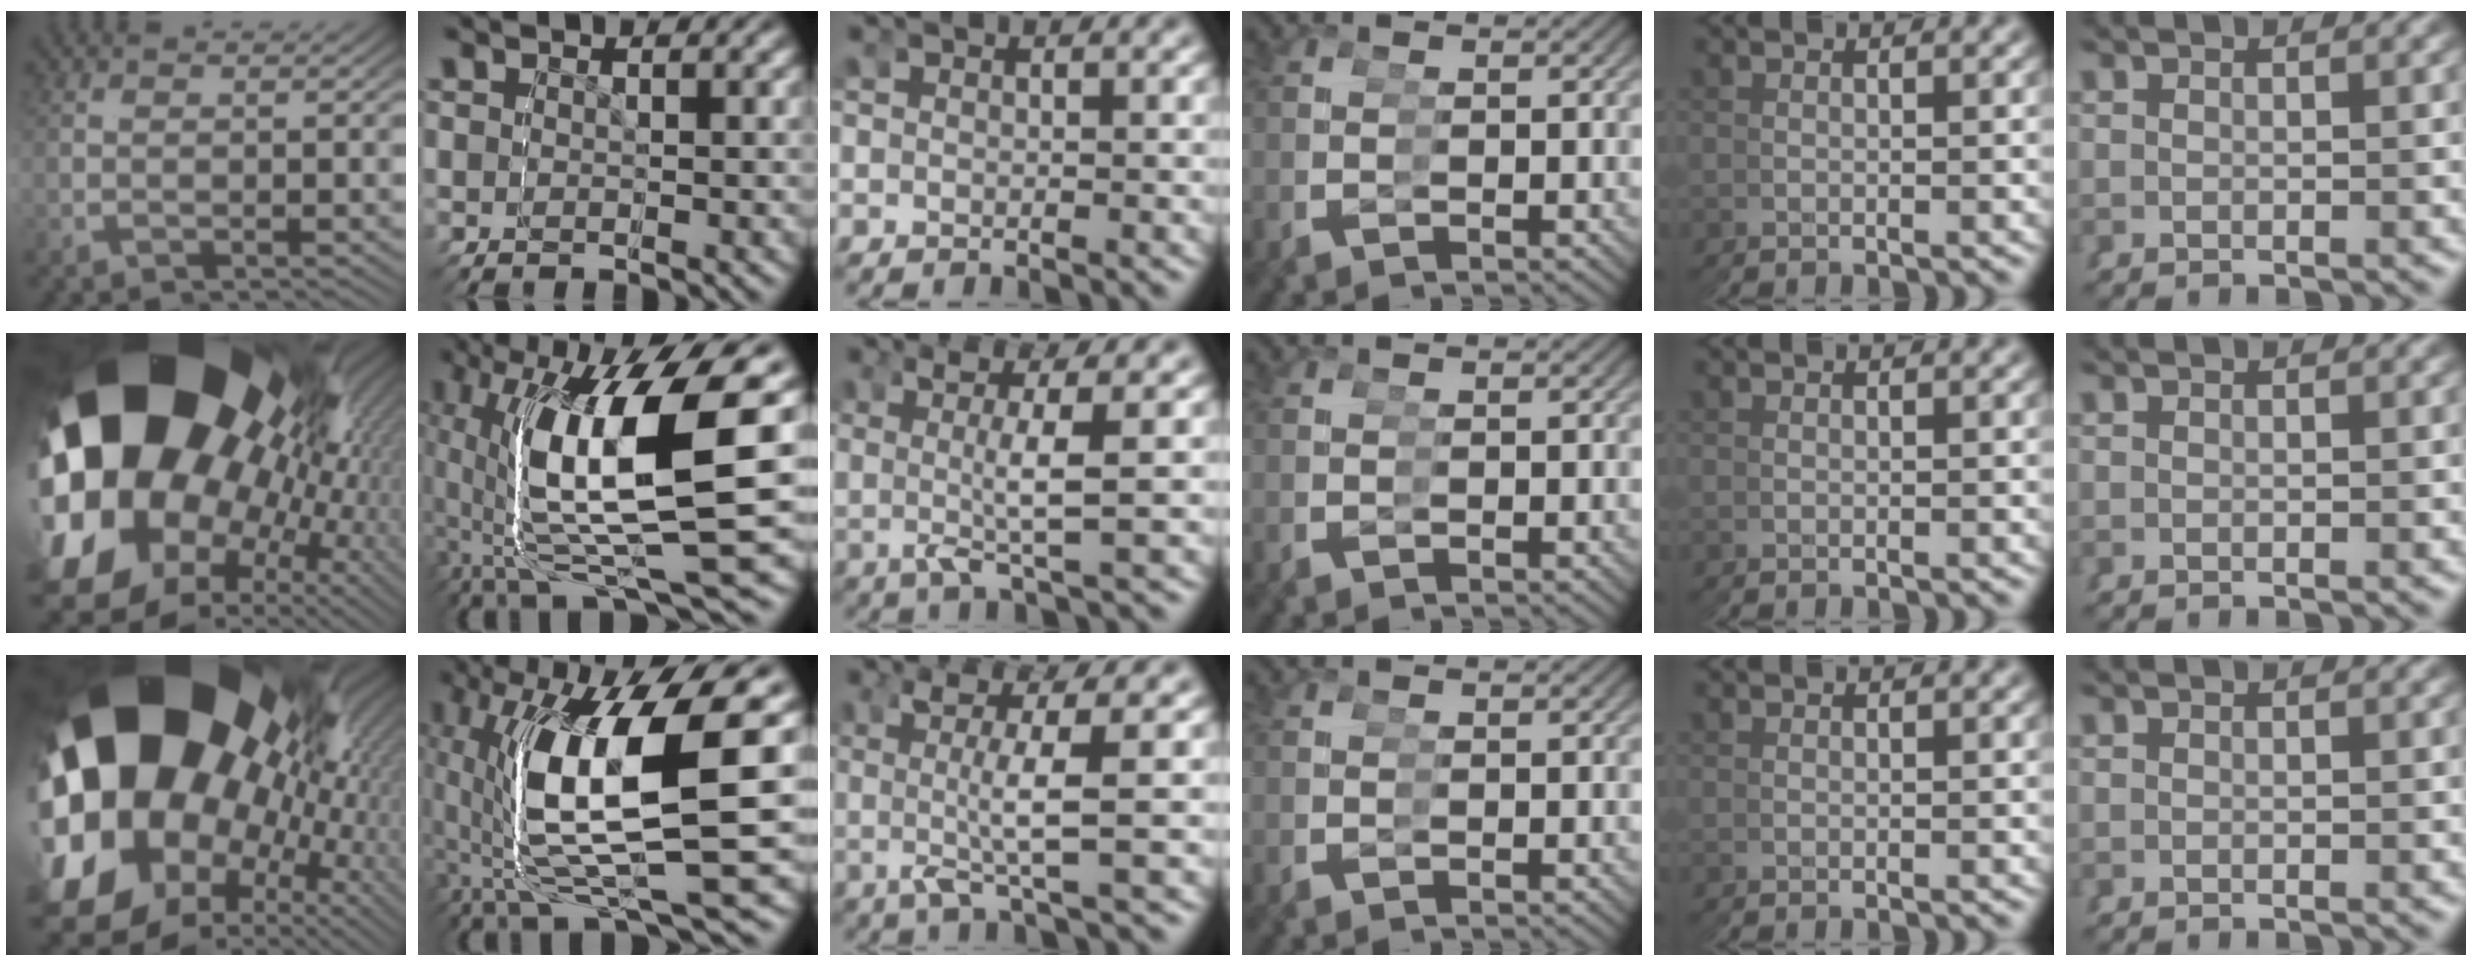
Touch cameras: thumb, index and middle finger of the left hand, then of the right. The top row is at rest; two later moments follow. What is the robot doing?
{"motion": "grasp_and_lifting", "object": "glasses"}